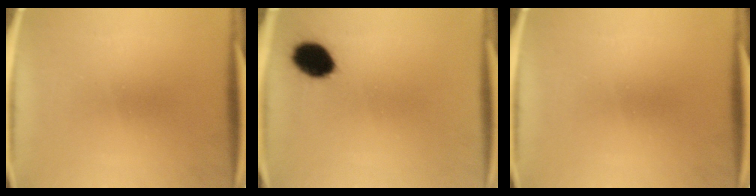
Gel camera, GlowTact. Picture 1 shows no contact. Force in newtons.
{"total": 8.3}
{"total": 0.0}